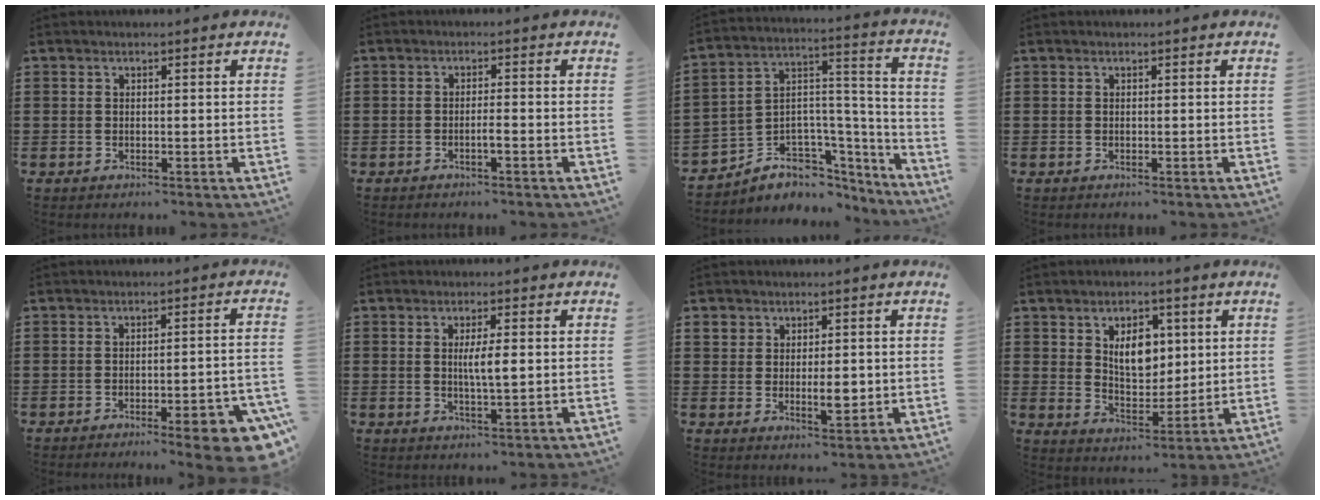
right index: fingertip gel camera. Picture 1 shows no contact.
{"total": 1.6, "force": [-1.0, -0.1, 1.2], "torque": [-0.022, -0.006, -0.017]}
{"total": 5.3, "force": [-3.3, 4.2, -0.1], "torque": [-0.014, -0.019, -0.056]}
{"total": 0.0}
{"total": 6.6, "force": [-4.1, 1.0, 5.0], "torque": [-0.074, -0.009, -0.068]}
{"total": 3.9, "force": [0.3, 0.6, 3.9], "torque": [-0.071, -0.002, 0.004]}
{"total": 4.5, "force": [0.4, 3.0, 3.3], "torque": [-0.055, 0.005, 0.002]}
{"total": 7.1, "force": [2.2, 4.4, 5.0], "torque": [-0.090, 0.007, 0.033]}